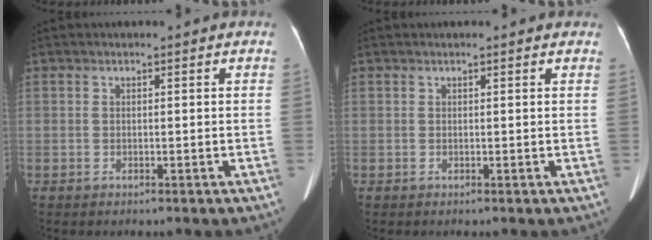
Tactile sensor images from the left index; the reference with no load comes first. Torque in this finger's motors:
{"motor_torque": [-0.47, 0.40, -0.33, -0.04]}